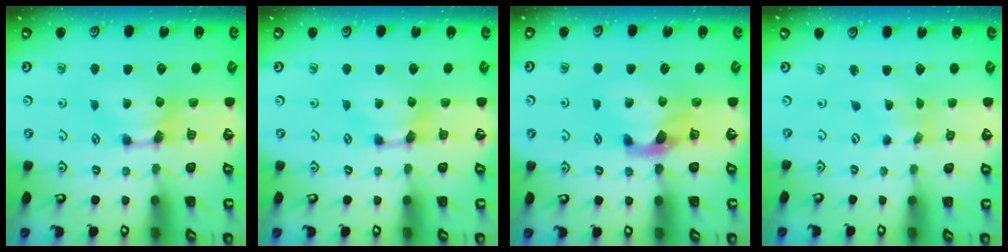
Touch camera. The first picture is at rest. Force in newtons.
{"total": 0.0}
{"total": 2.2, "press": 1.9, "slide": 1.2}
{"total": 2.9, "press": 2.8, "slide": 1.0}